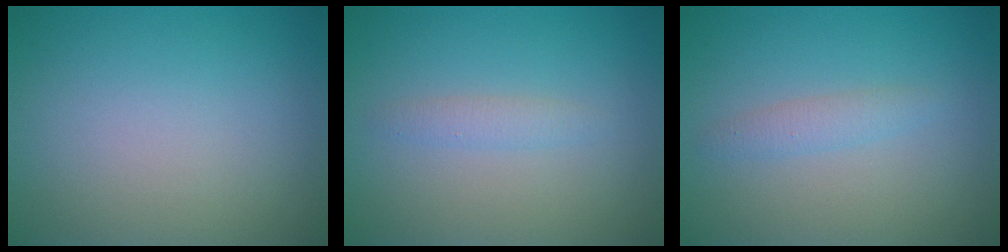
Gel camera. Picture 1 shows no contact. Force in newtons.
{"total": 1.2, "press": 1.2, "slide": 0.0}
{"total": 1.4, "press": 1.4, "slide": 0.0}